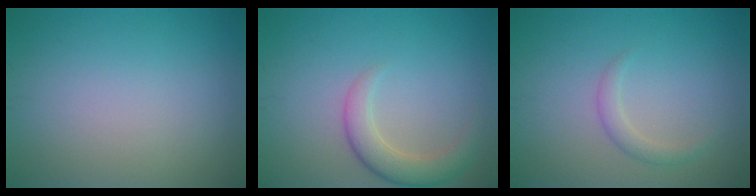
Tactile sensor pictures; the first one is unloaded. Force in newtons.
{"total": 3.4, "press": 3.4, "slide": 0.4}
{"total": 1.5, "press": 1.5, "slide": 0.1}